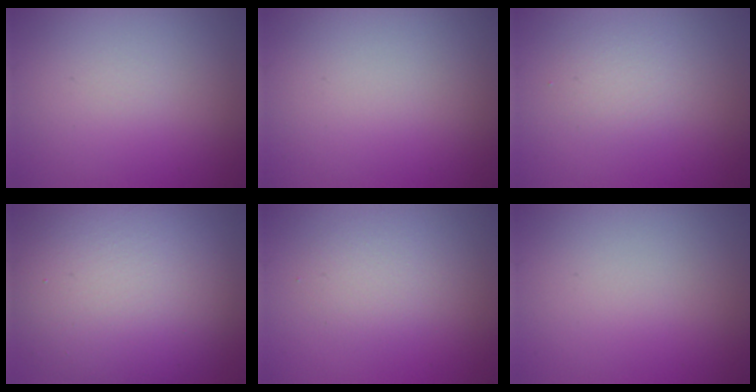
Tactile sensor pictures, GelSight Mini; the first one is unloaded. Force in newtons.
{"total": 0.0}
{"total": 1.6, "press": 1.6, "slide": 0.1}
{"total": 13.7, "press": 13.6, "slide": 1.2}
{"total": 2.0, "press": 2.0, "slide": 0.1}
{"total": 0.0}